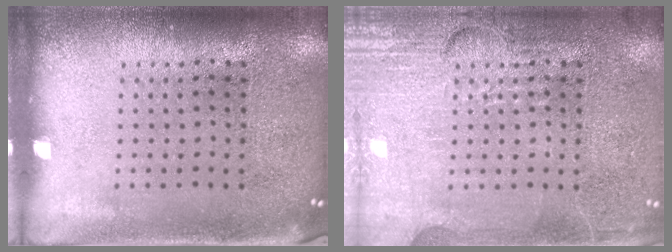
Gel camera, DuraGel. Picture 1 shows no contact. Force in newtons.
{"total": 4.9, "press": 4.9, "slide": 0.6}